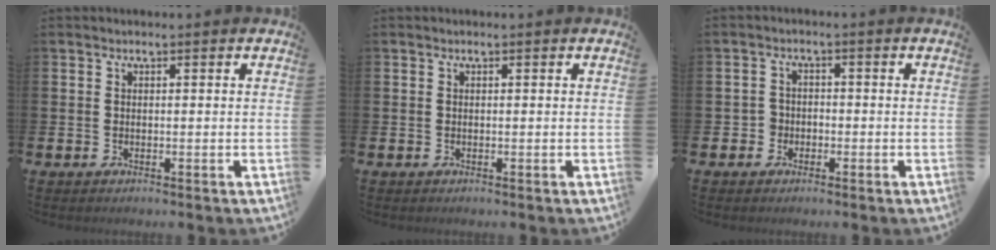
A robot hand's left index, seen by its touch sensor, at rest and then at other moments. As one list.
[{"total": 0.0}, {"total": 2.2, "force": [-1.1, 1.8, 0.1], "torque": [-0.013, 0.007, -0.027]}]